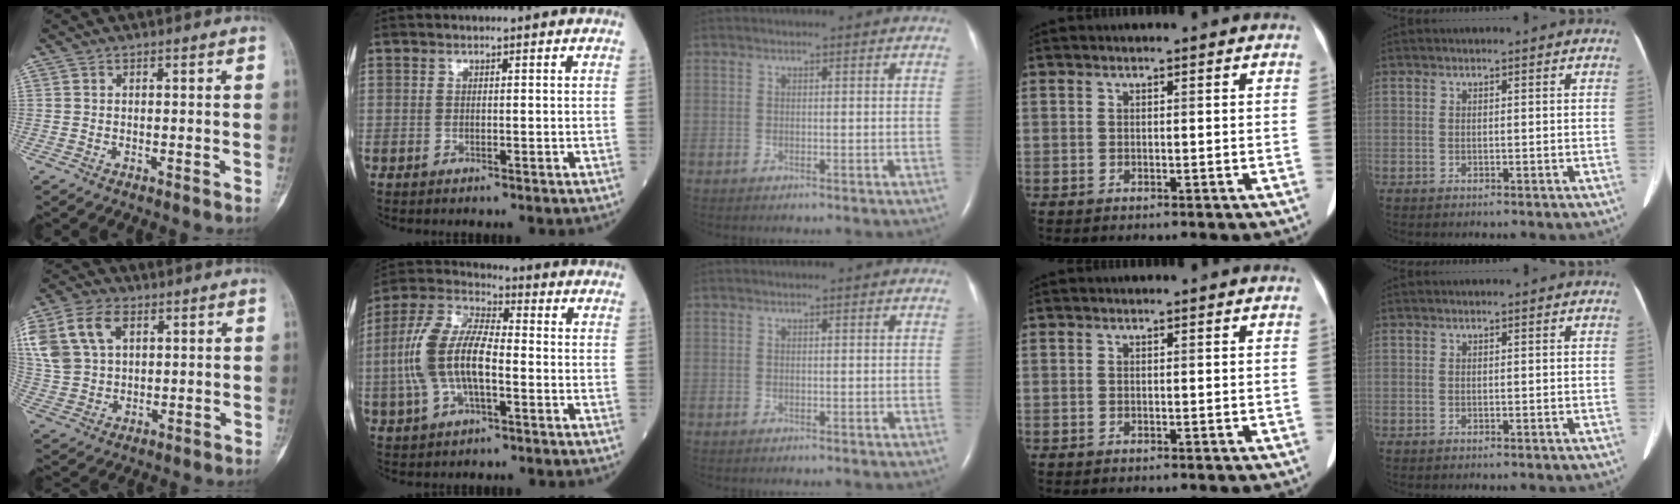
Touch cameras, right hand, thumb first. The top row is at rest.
{"thumb": {"total": 18.7, "force": [7.2, 13.0, 11.3], "torque": [-0.266, 0.022, 0.144]}, "index": {"total": 12.8, "force": [-1.6, 5.2, 11.6], "torque": [-0.260, 0.019, -0.032]}}